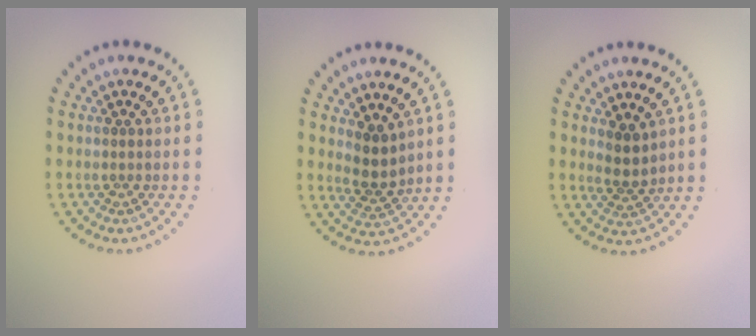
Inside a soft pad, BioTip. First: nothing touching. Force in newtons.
{"total": 2.4, "press": 2.0, "slide": 1.4}
{"total": 2.3, "press": 1.9, "slide": 1.3}